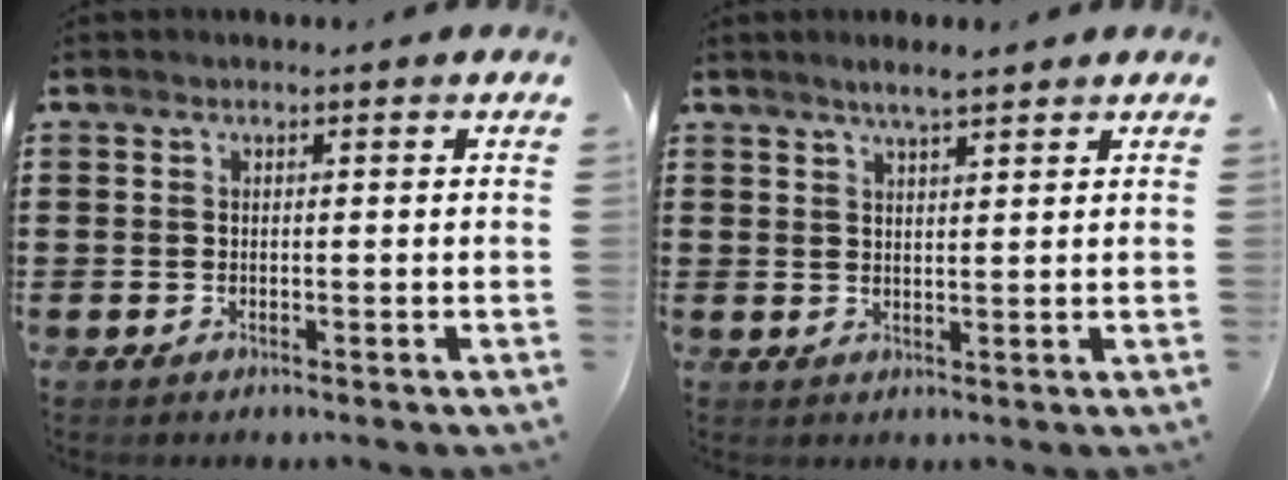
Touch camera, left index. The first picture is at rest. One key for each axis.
{"total": 2.9, "fx": 2.4, "fy": 0.3, "fz": 1.6, "tx": -0.035, "ty": 0.003, "tz": 0.042}